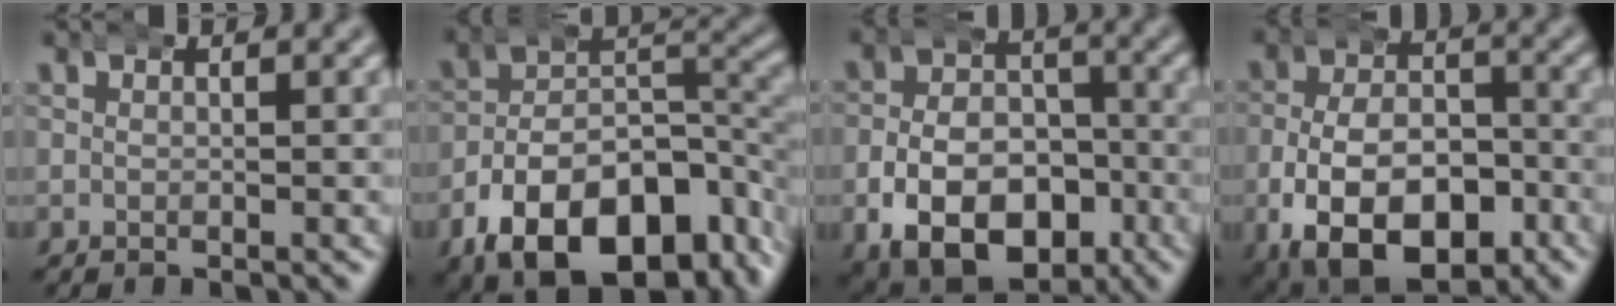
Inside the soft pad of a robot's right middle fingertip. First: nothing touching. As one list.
[{"total": 14.6, "force": [-7.2, 8.6, 9.3], "torque": [-0.146, -0.042, -0.092]}, {"total": 11.8, "force": [-5.7, 8.2, 6.3], "torque": [-0.114, -0.041, -0.080]}, {"total": 13.5, "force": [-6.3, 8.5, 8.4], "torque": [-0.152, -0.055, -0.077]}]